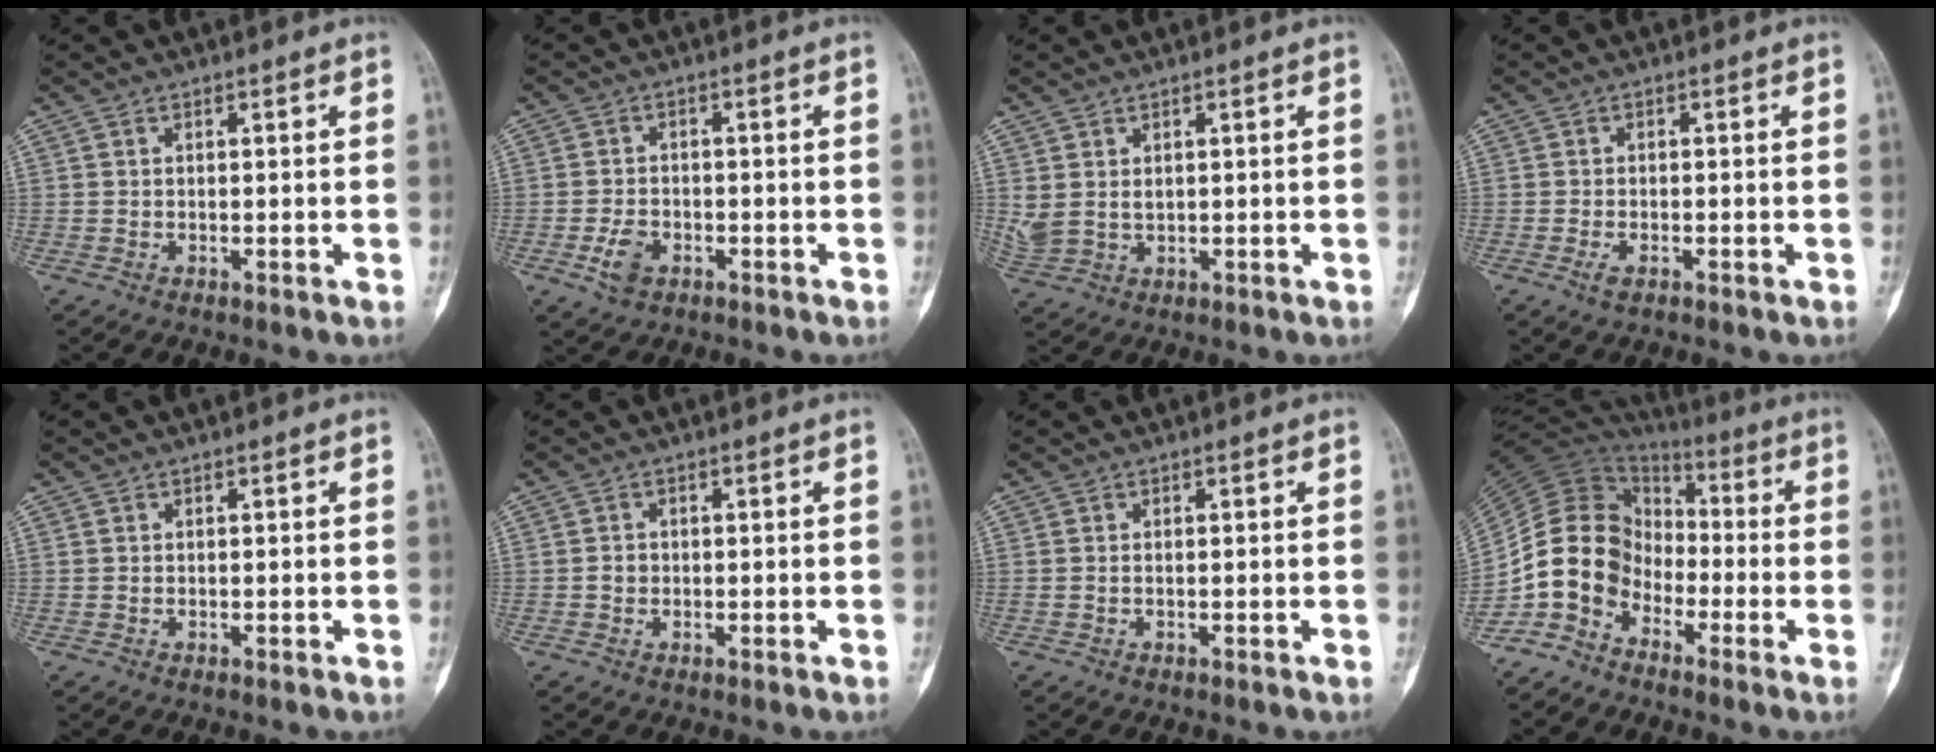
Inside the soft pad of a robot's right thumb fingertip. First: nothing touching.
{"total": 4.4, "force": [-1.9, 3.0, 2.6], "torque": [-0.048, 0.009, -0.032]}
{"total": 4.1, "force": [1.0, 2.7, 2.9], "torque": [-0.066, -0.004, 0.029]}
{"total": 2.0, "force": [-1.0, 1.0, 1.4], "torque": [-0.031, 0.003, -0.019]}
{"total": 0.0}
{"total": 1.4, "force": [-0.2, 1.3, 0.6], "torque": [-0.005, 0.005, -0.004]}
{"total": 0.0}
{"total": 12.1, "force": [-6.0, 9.3, 4.9], "torque": [-0.075, 0.065, -0.127]}